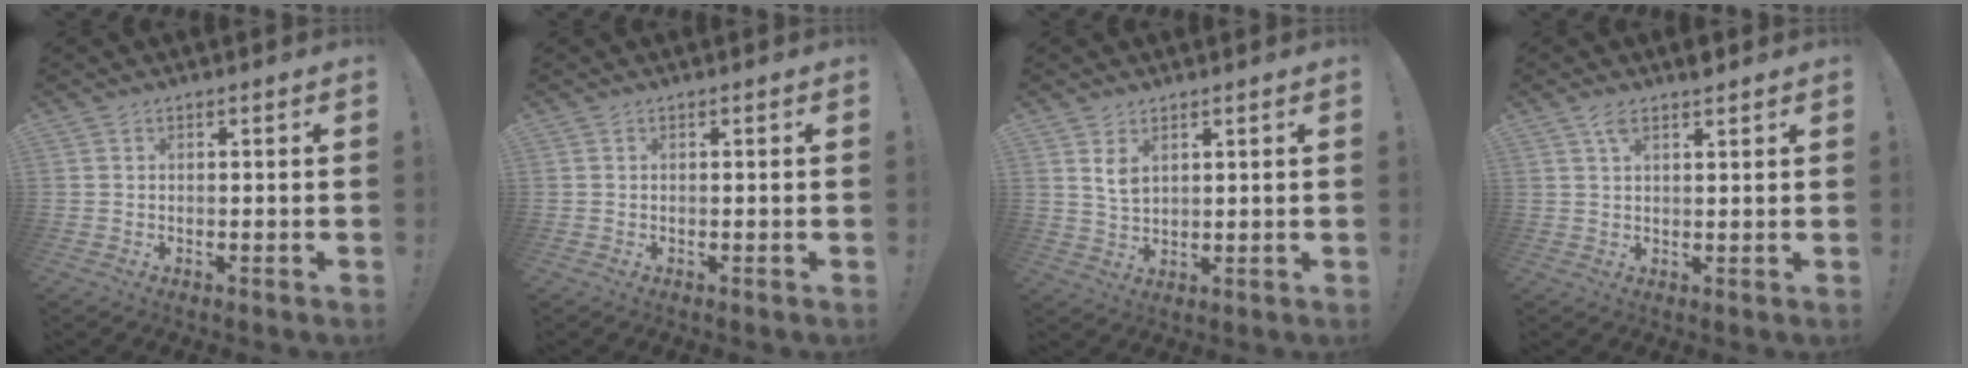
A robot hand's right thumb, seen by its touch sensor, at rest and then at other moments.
{"total": 0.0}
{"total": 5.1, "force": [2.7, 3.3, 2.8], "torque": [-0.046, -0.012, 0.051]}
{"total": 3.6, "force": [2.5, 1.0, 2.5], "torque": [-0.046, -0.006, 0.042]}